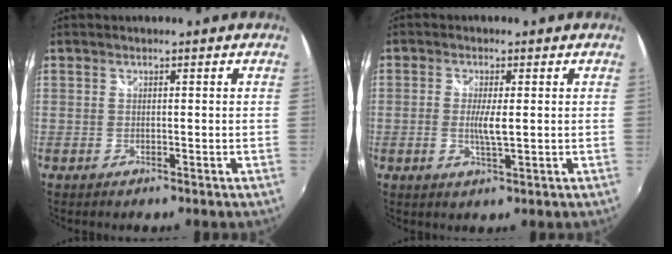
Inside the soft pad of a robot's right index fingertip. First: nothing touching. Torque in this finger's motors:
{"motor_torque": [0.06, 0.11, 0.11, 0.06]}